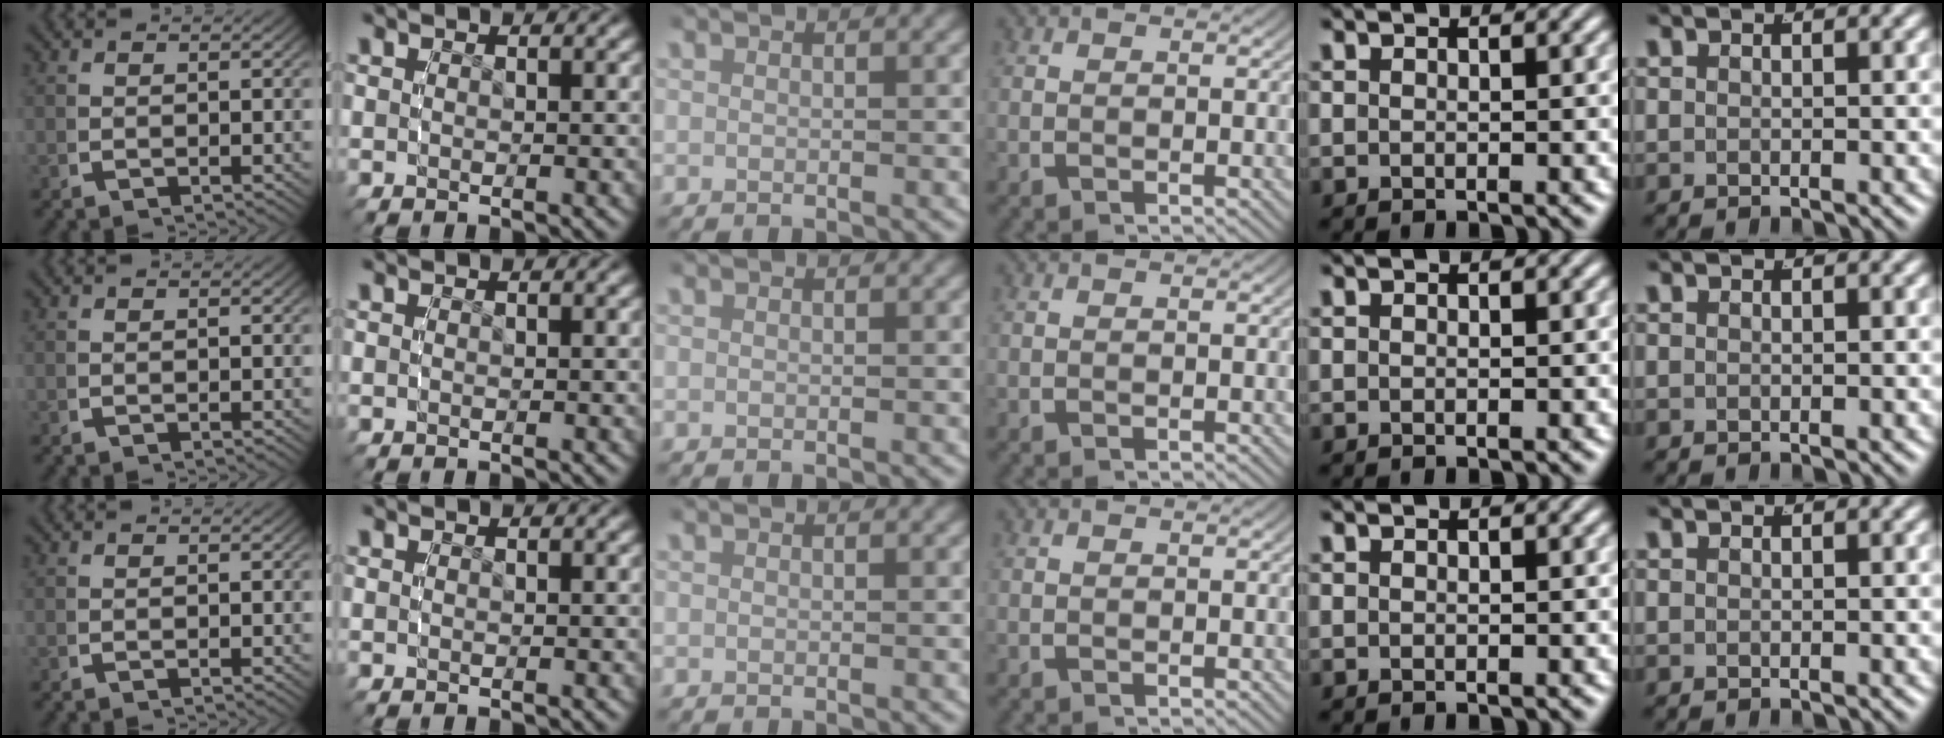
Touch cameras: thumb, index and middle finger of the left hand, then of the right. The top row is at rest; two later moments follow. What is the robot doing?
{"motion": "reach", "object": "backpack"}